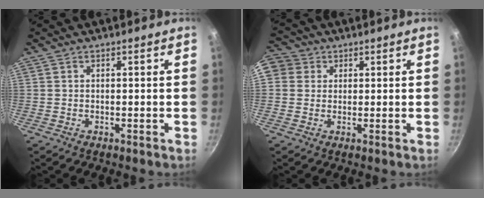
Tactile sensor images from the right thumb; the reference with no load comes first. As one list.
[{"total": 7.2, "force": [1.9, 6.5, 2.5], "torque": [-0.029, 0.009, 0.022]}]